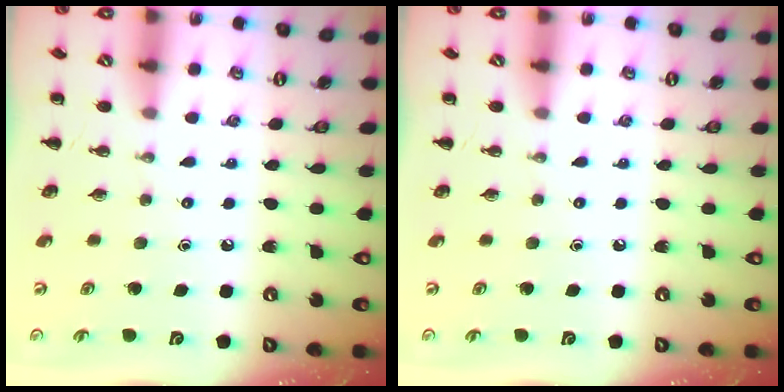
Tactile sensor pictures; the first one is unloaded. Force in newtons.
{"total": 0.0}